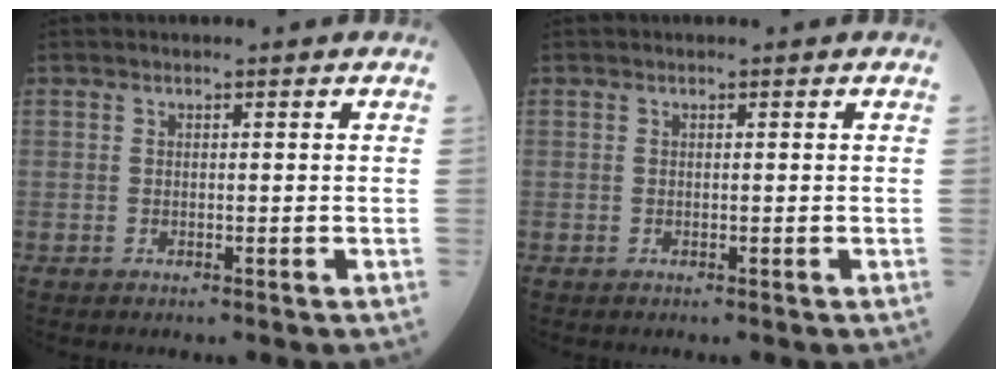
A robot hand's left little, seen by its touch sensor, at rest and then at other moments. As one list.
[{"total": 0.0}]